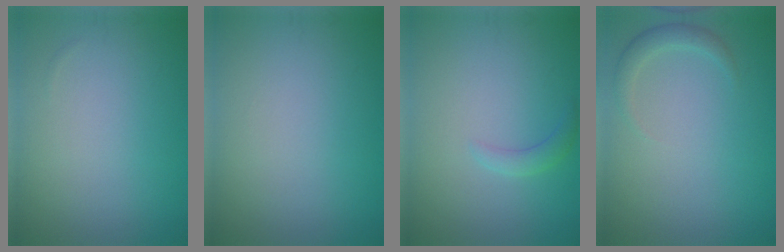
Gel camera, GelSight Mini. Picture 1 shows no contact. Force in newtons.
{"total": 0.0}
{"total": 1.4, "press": 1.4, "slide": 0.1}
{"total": 1.6, "press": 1.6, "slide": 0.2}